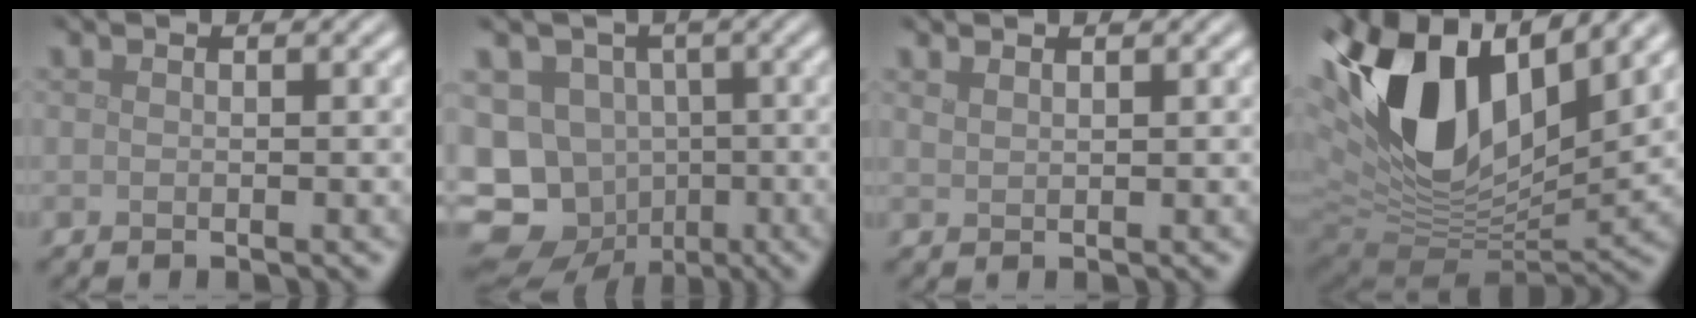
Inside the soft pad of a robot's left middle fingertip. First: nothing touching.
{"total": 14.8, "force": [-5.8, 12.5, 5.4], "torque": [-0.116, -0.035, -0.106]}
{"total": 1.0, "force": [0.9, 0.1, 0.3], "torque": [-0.004, -0.001, 0.017]}
{"total": 15.2, "force": [5.0, 8.4, 11.6], "torque": [-0.240, 0.008, 0.091]}